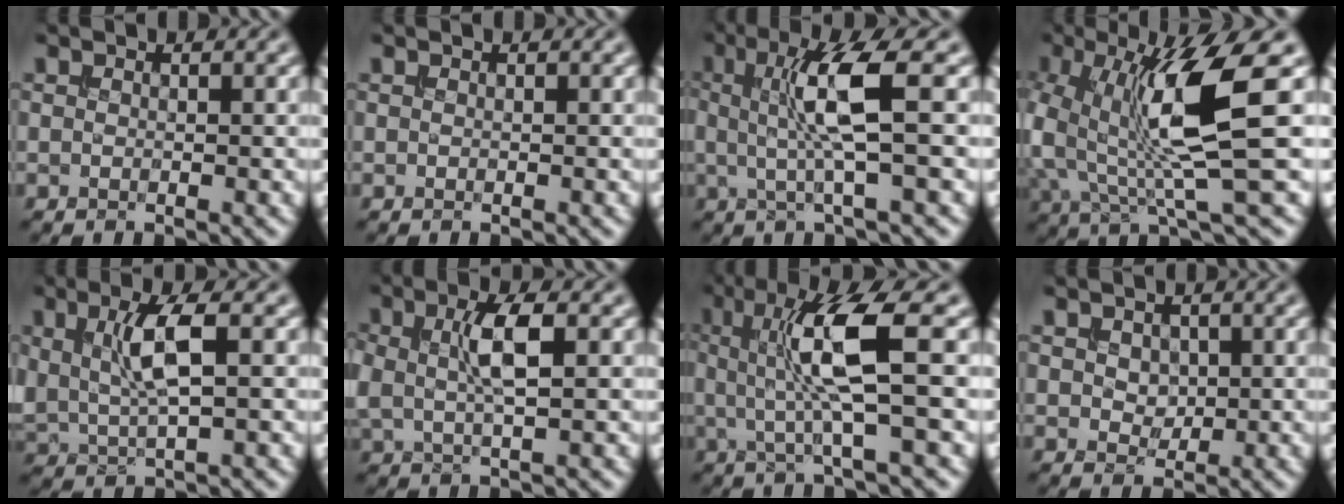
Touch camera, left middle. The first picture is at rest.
{"total": 0.0}
{"total": 5.8, "force": [0.7, 0.8, 5.7], "torque": [-0.114, 0.001, 0.014]}
{"total": 9.6, "force": [1.1, 1.9, 9.3], "torque": [-0.174, -0.004, 0.023]}
{"total": 4.8, "force": [1.1, 1.8, 4.3], "torque": [-0.095, 0.003, 0.023]}
{"total": 4.0, "force": [0.9, 1.4, 3.7], "torque": [-0.080, 0.007, 0.016]}
{"total": 7.4, "force": [0.9, 1.3, 7.2], "torque": [-0.135, -0.003, 0.016]}
{"total": 1.8, "force": [0.4, 1.4, 1.1], "torque": [-0.022, -0.001, 0.008]}